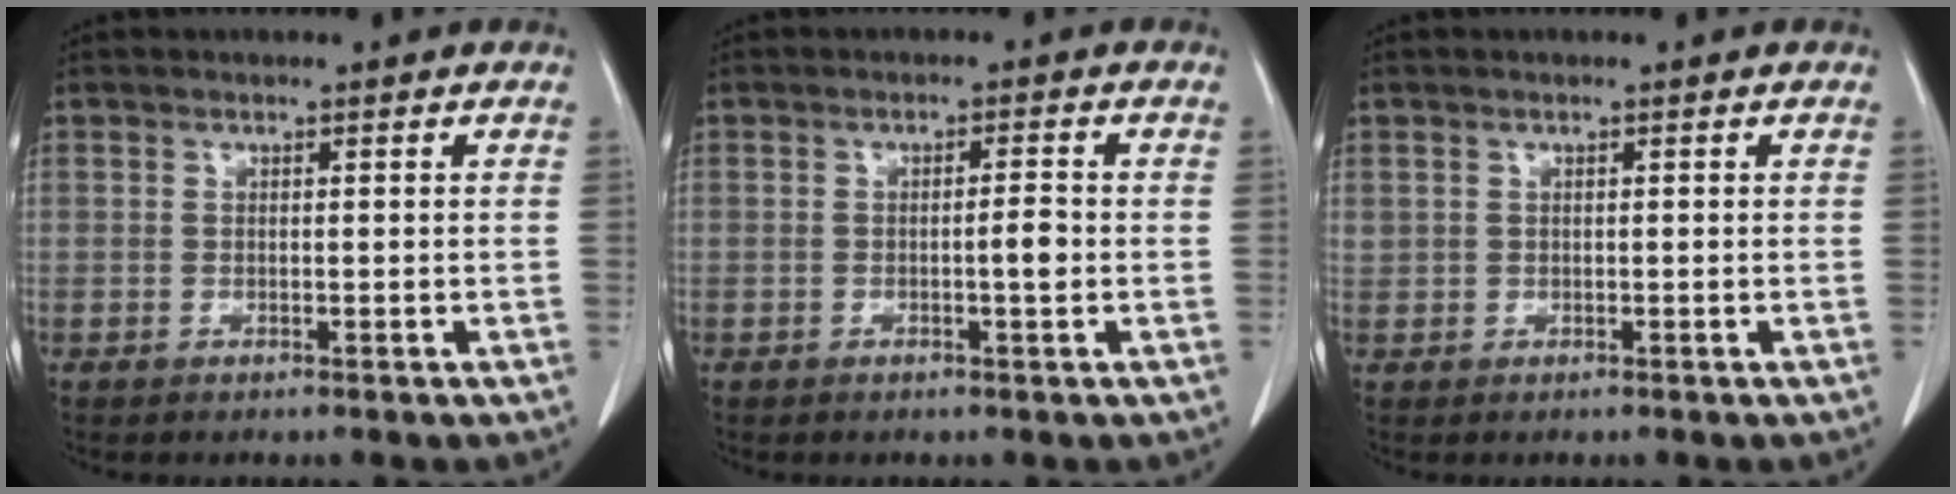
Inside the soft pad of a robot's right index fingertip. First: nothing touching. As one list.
[{"total": 2.6, "force": [-0.5, 0.2, 2.5], "torque": [-0.039, 0.001, -0.009]}, {"total": 0.8, "force": [0.4, 0.7, 0.2], "torque": [0.001, 0.011, 0.008]}]